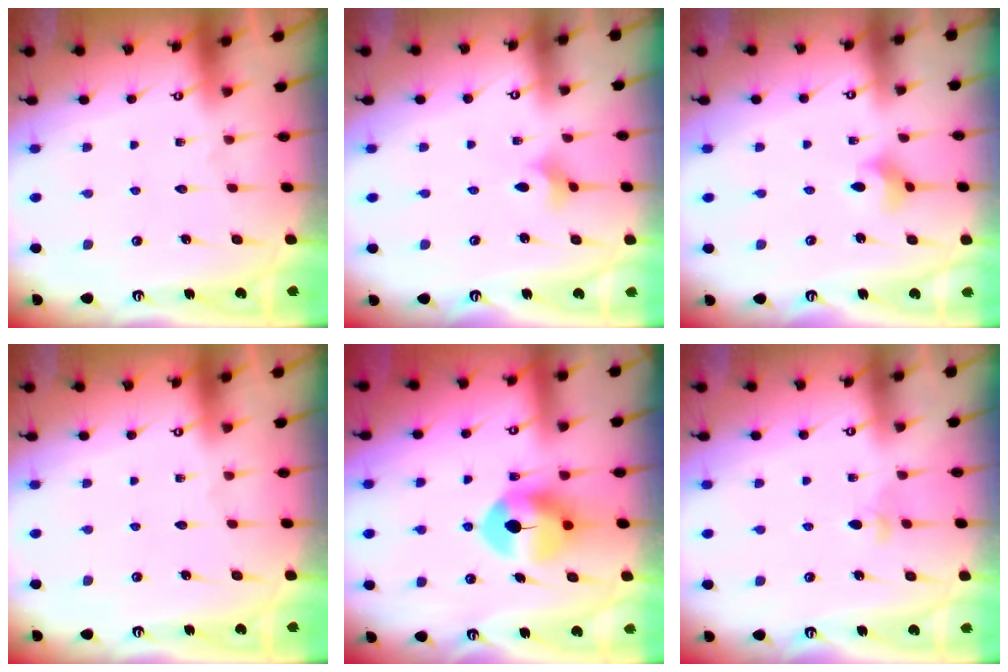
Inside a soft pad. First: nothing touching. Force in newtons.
{"total": 2.2, "press": 2.2, "slide": 0.5}
{"total": 3.9, "press": 3.9, "slide": 0.7}
{"total": 0.0}
{"total": 9.1, "press": 8.9, "slide": 1.8}
{"total": 3.1, "press": 3.0, "slide": 0.7}